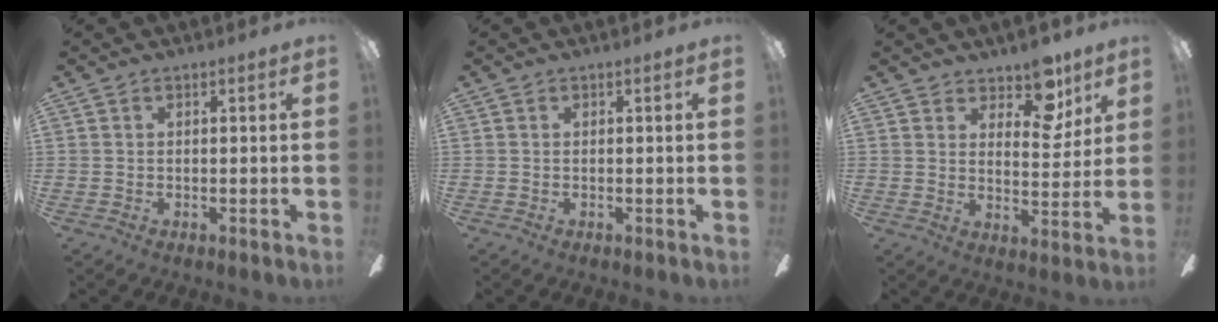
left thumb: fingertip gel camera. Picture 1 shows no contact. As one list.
[{"total": 0.0}, {"total": 10.7, "force": [7.8, 5.3, 5.0], "torque": [-0.061, -0.045, 0.139]}]